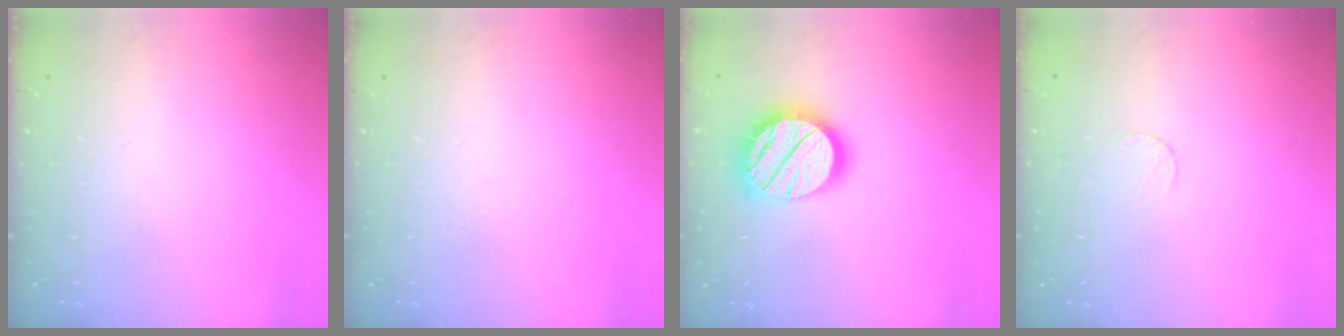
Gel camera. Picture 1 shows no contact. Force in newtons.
{"total": 0.0}
{"total": 19.9, "press": 19.8, "slide": 1.7}
{"total": 3.3, "press": 3.3, "slide": 0.4}